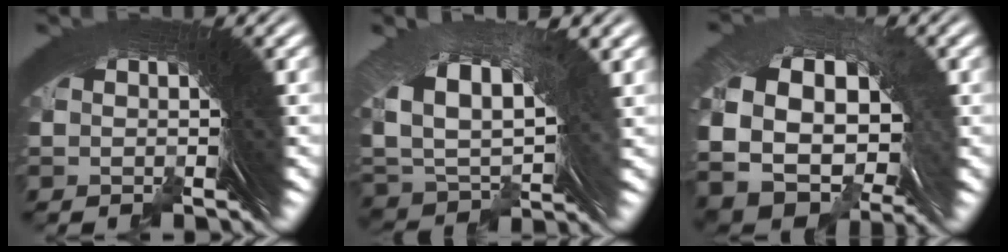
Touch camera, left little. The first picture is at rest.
{"total": 7.8, "force": [1.4, 4.9, 5.9], "torque": [-0.118, -0.010, 0.033]}
{"total": 12.7, "force": [-0.9, 9.4, 8.6], "torque": [-0.179, -0.038, -0.003]}